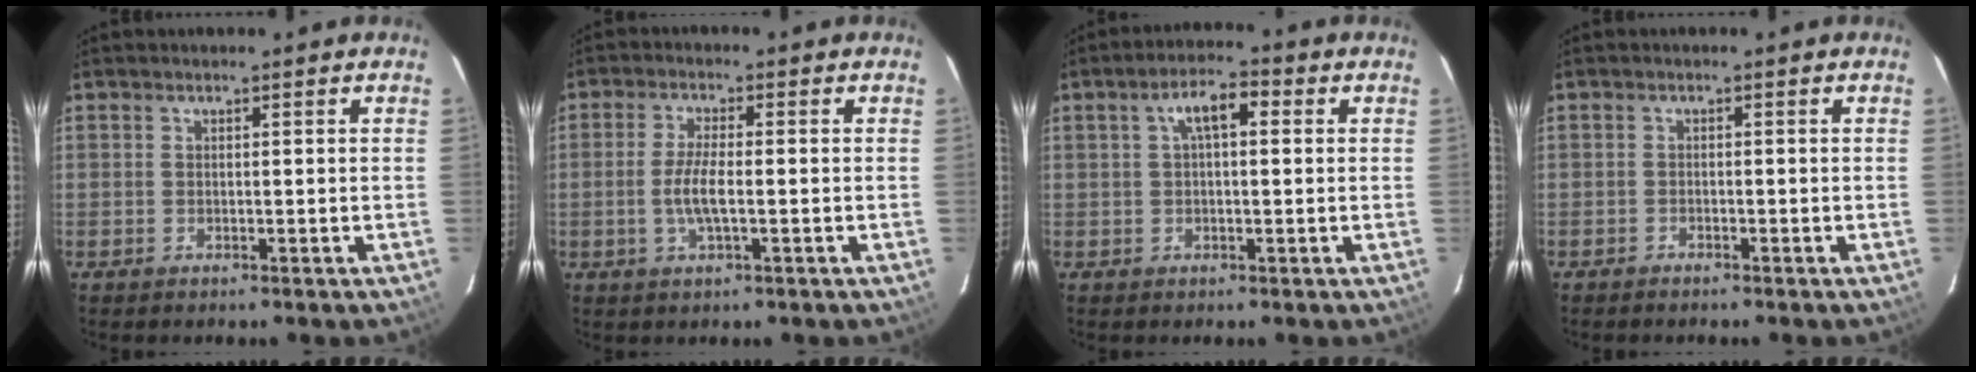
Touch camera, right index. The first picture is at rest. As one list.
[{"total": 4.9, "force": [-0.9, 1.1, 4.7], "torque": [-0.093, -0.004, -0.017]}, {"total": 5.5, "force": [1.4, 2.2, 4.9], "torque": [-0.088, 0.021, 0.024]}, {"total": 0.9, "force": [-0.9, 0.1, 0.0], "torque": [-0.006, 0.002, -0.016]}]